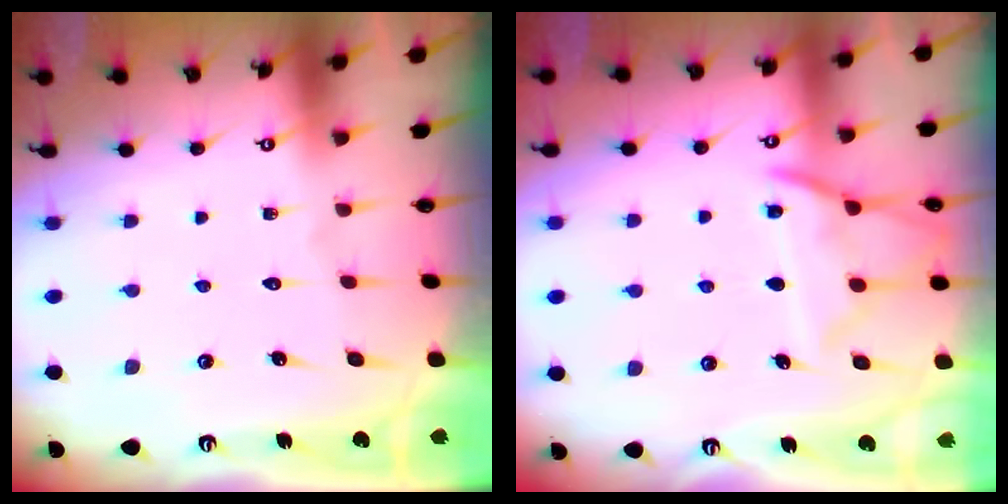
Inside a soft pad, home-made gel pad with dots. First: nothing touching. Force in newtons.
{"total": 11.4, "press": 11.4, "slide": 1.2}